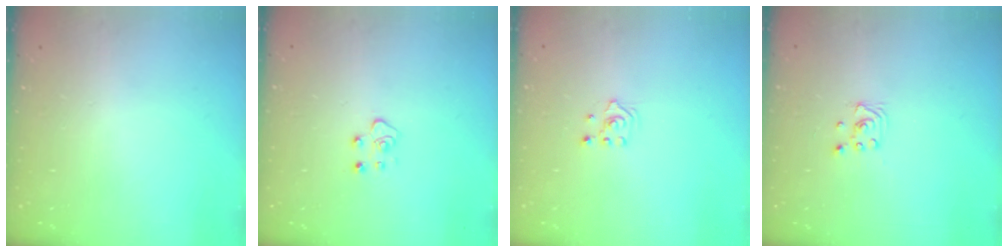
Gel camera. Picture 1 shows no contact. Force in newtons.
{"total": 5.4, "press": 5.4, "slide": 0.4}
{"total": 2.1, "press": 1.8, "slide": 0.9}
{"total": 2.1, "press": 2.1, "slide": 0.2}